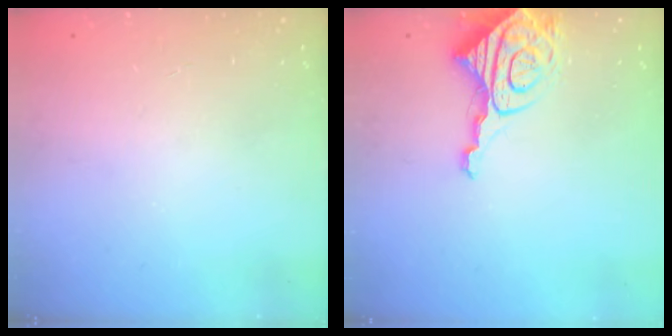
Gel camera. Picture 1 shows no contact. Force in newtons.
{"total": 11.3, "press": 11.3, "slide": 1.1}